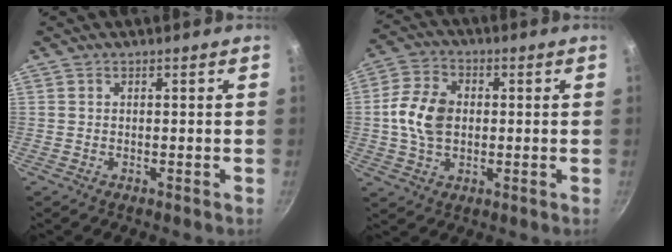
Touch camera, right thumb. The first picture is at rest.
{"total": 10.2, "force": [0.2, 7.3, 7.2], "torque": [-0.126, 0.015, -0.005]}